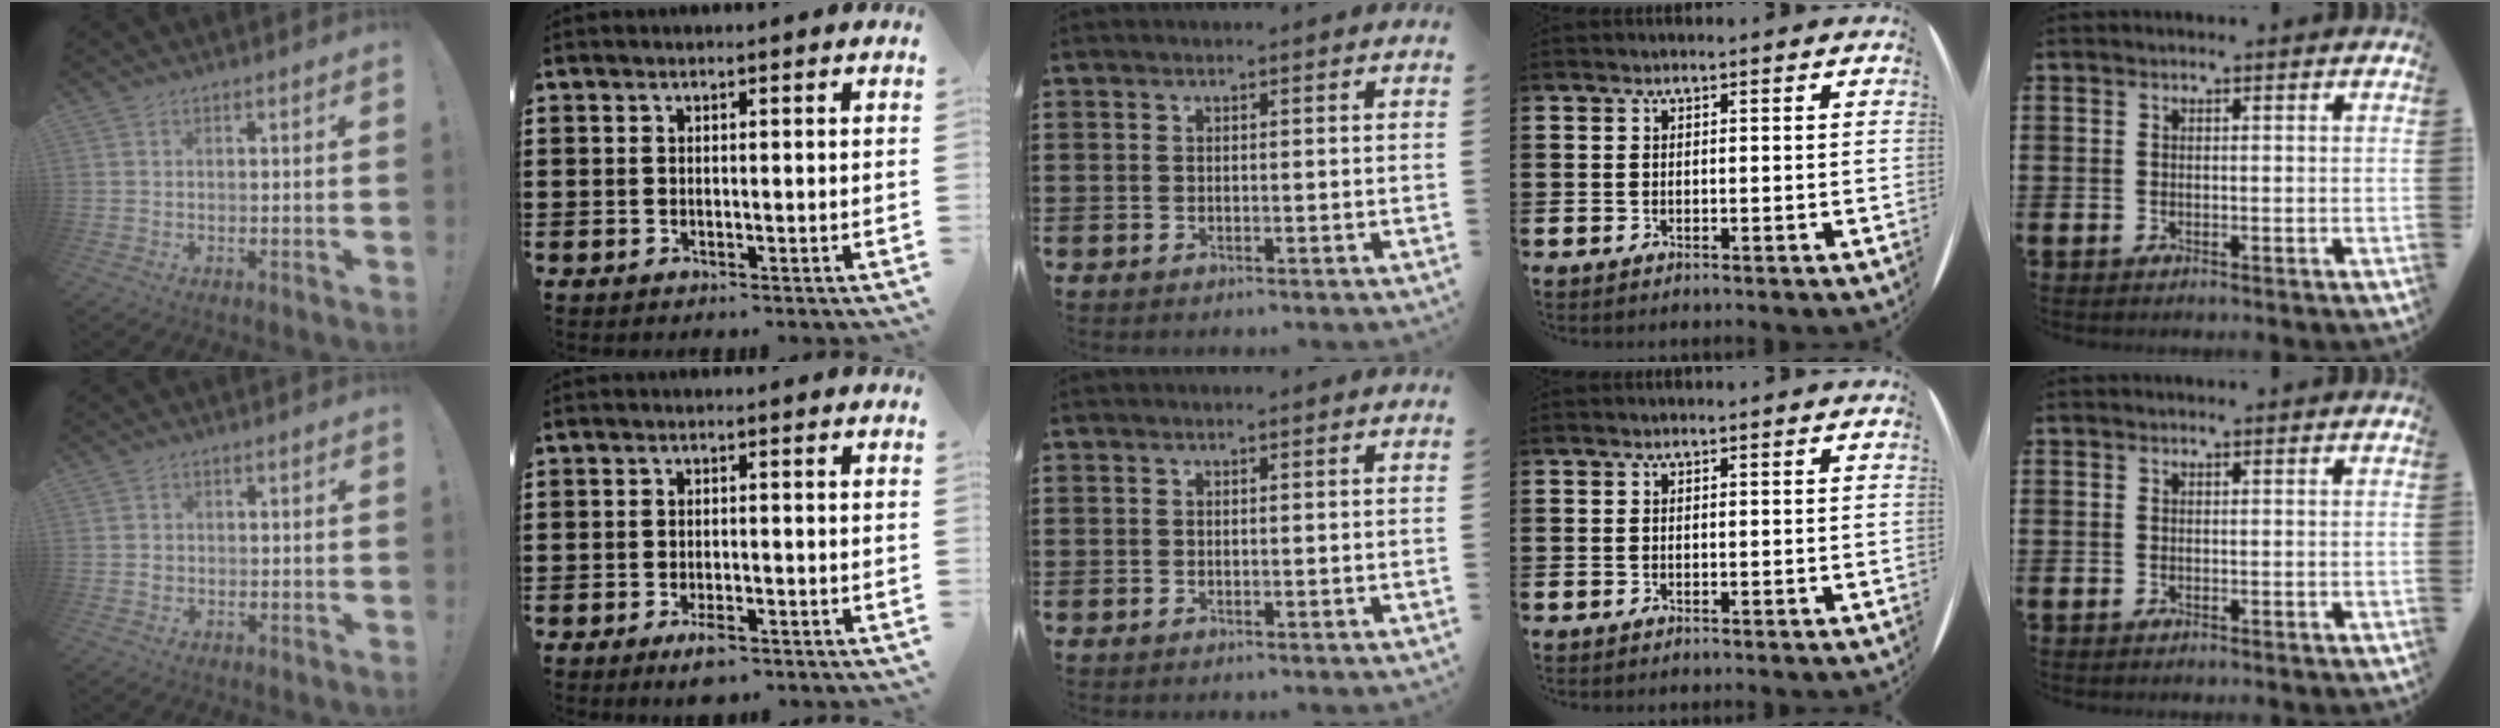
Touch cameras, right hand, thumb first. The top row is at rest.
{"thumb": {"total": 1.2, "force": [-0.3, 1.2, 0.2], "torque": [-0.005, 0.004, -0.005]}, "index": {"total": 2.7, "force": [-1.9, 0.7, 1.8], "torque": [-0.038, 0.000, -0.039]}}